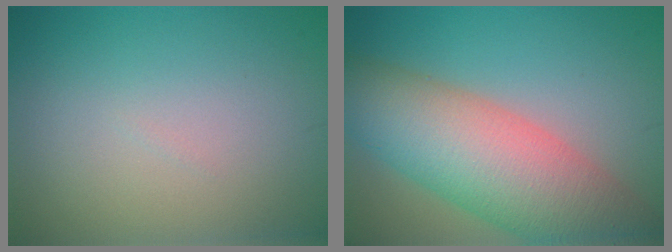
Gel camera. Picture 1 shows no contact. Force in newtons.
{"total": 10.9, "press": 10.9, "slide": 0.4}